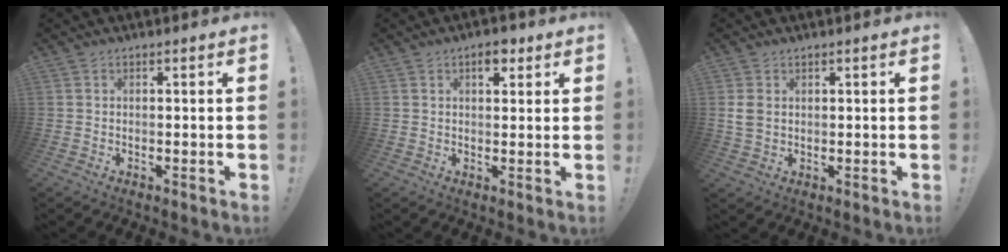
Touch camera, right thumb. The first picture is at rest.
{"total": 4.3, "force": [2.5, 2.5, 2.5], "torque": [-0.020, -0.008, 0.038]}
{"total": 4.0, "force": [1.4, 2.8, 2.4], "torque": [-0.037, -0.004, 0.025]}